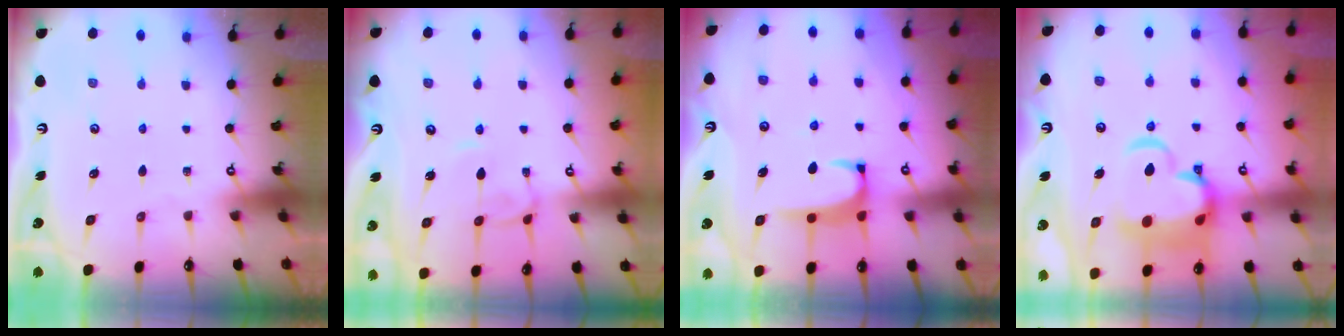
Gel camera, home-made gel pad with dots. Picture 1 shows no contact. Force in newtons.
{"total": 2.5, "press": 2.5, "slide": 0.5}
{"total": 1.8, "press": 1.8, "slide": 0.4}
{"total": 10.8, "press": 10.6, "slide": 2.0}